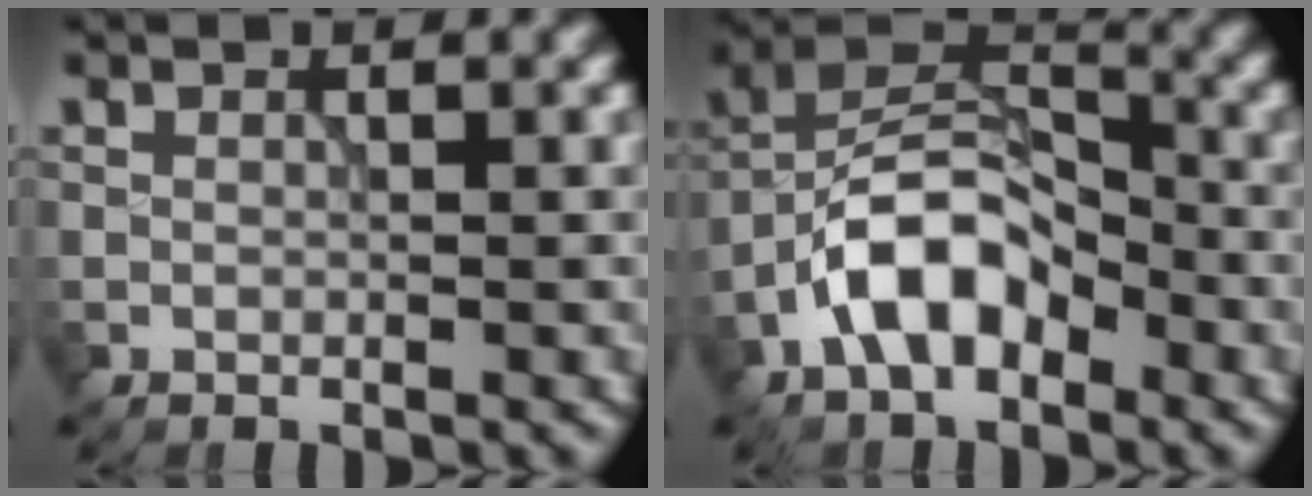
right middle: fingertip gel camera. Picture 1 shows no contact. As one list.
[{"total": 7.3, "force": [-3.4, 4.1, 5.1], "torque": [-0.085, 0.017, -0.071]}]